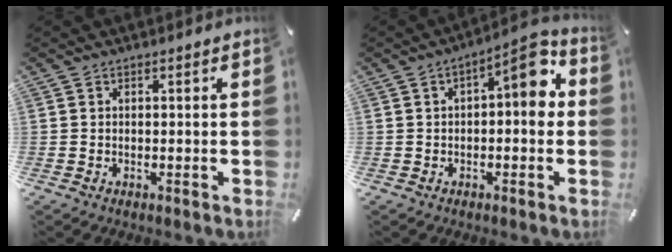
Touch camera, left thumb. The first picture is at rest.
{"total": 9.1, "force": [1.6, 3.6, 8.2], "torque": [-0.104, -0.016, 0.018]}